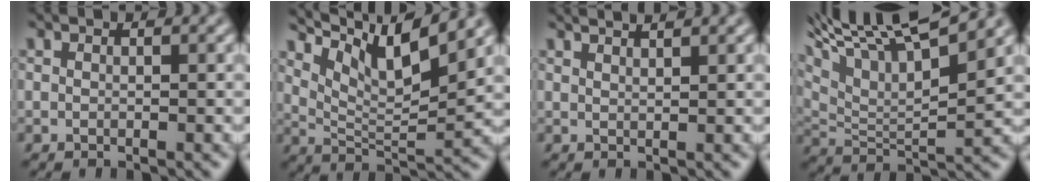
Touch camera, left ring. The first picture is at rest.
{"total": 8.3, "force": [5.5, 1.7, 6.0], "torque": [-0.120, 0.004, 0.109]}
{"total": 2.8, "force": [2.3, 0.7, 1.3], "torque": [-0.010, 0.029, 0.017]}
{"total": 12.9, "force": [8.1, 3.6, 9.3], "torque": [-0.190, 0.040, 0.134]}